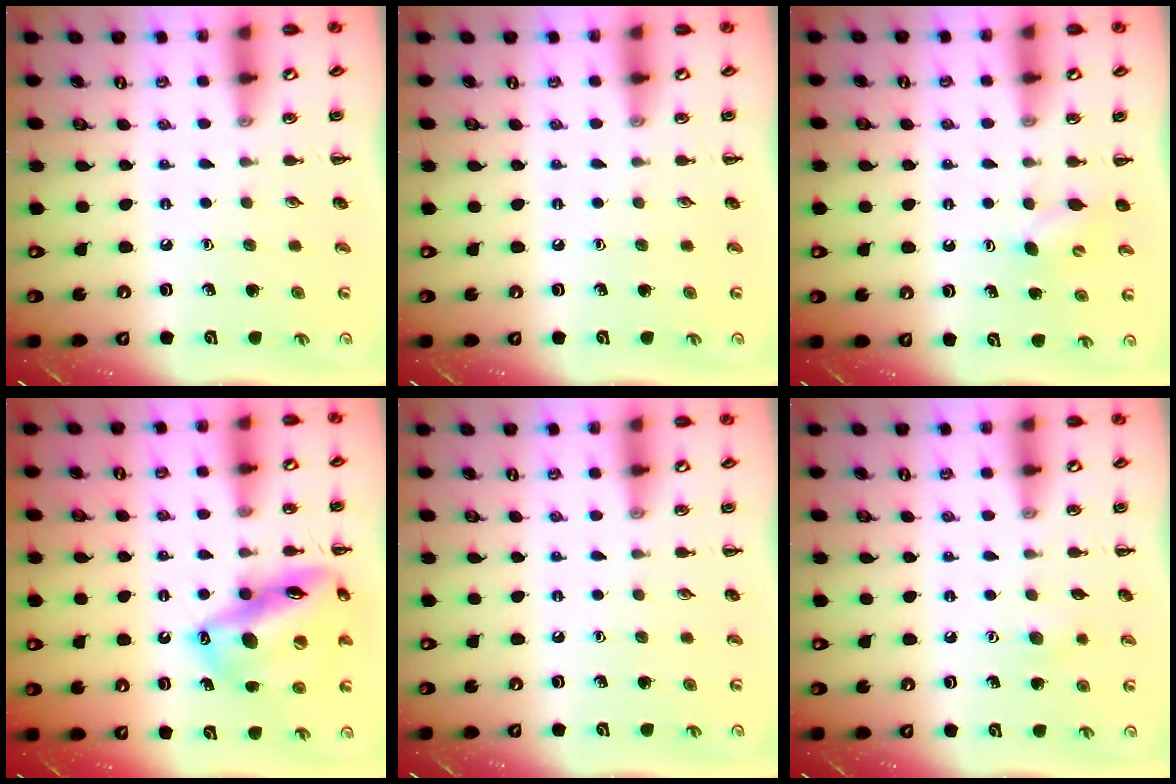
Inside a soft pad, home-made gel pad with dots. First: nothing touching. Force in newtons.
{"total": 0.0}
{"total": 3.5, "press": 3.4, "slide": 1.0}
{"total": 19.1, "press": 18.5, "slide": 4.6}
{"total": 0.0}
{"total": 5.5, "press": 5.4, "slide": 1.0}